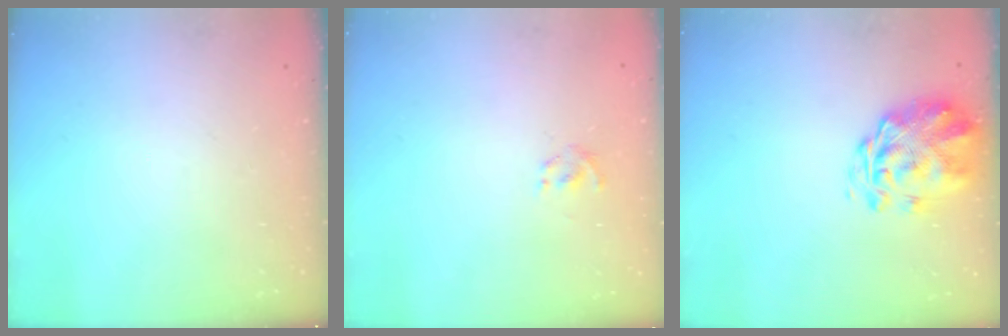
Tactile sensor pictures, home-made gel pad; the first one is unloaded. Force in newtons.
{"total": 1.3, "press": 1.1, "slide": 0.7}
{"total": 2.9, "press": 2.5, "slide": 1.5}